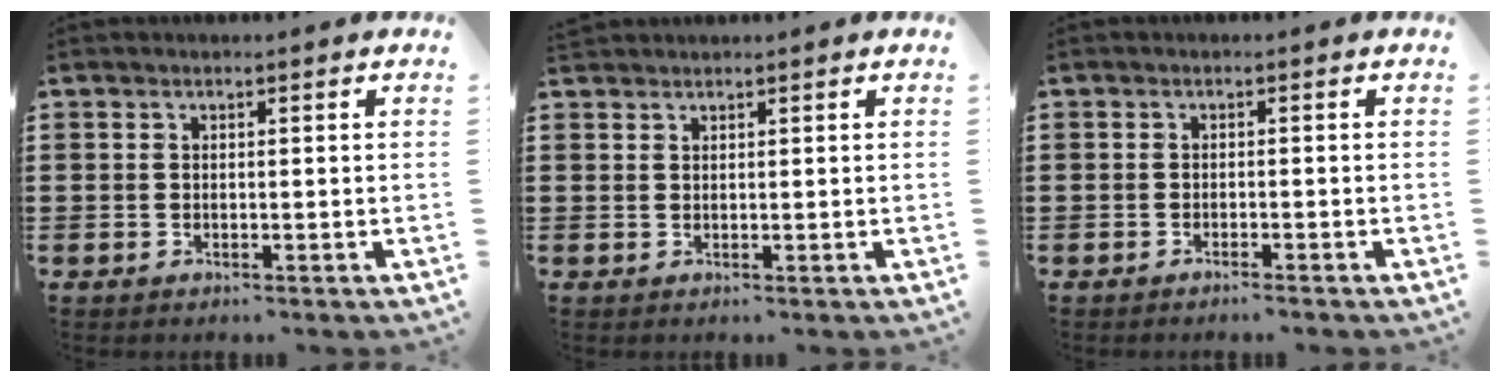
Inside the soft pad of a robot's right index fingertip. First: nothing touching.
{"total": 0.9, "force": [0.8, 0.2, -0.1], "torque": [-0.001, 0.000, 0.017]}
{"total": 0.9, "force": [-0.8, -0.2, 0.3], "torque": [-0.007, -0.003, -0.016]}